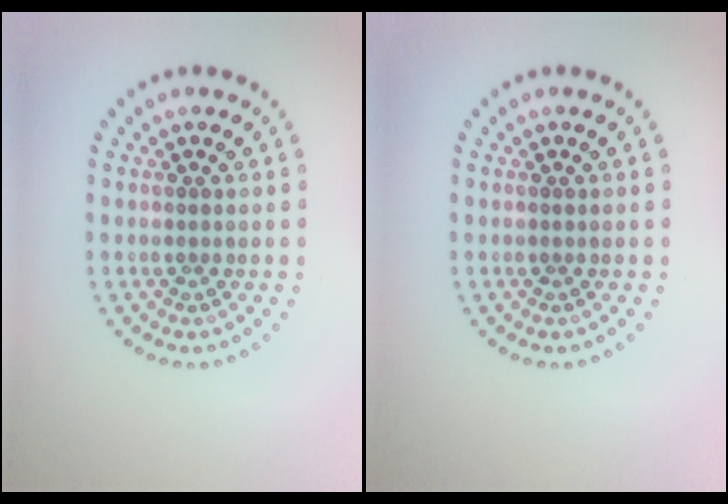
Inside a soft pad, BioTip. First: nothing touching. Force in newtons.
{"total": 0.0}